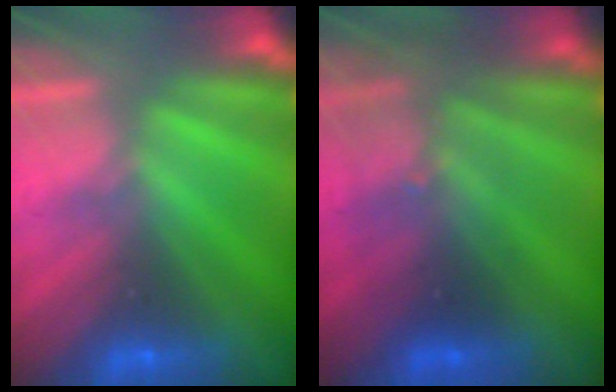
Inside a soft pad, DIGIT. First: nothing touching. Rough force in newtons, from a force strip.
{"total": 3.0}